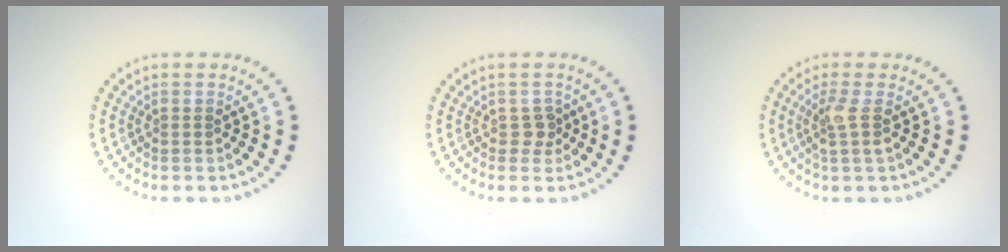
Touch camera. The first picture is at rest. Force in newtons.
{"total": 1.2, "press": 1.1, "slide": 0.6}
{"total": 1.9, "press": 1.5, "slide": 1.2}